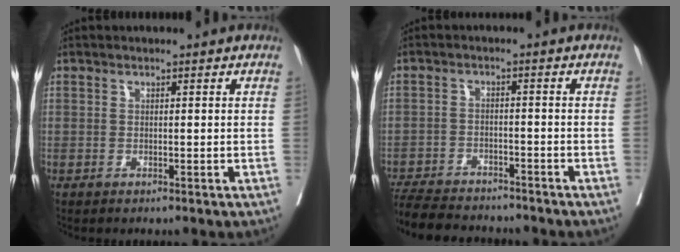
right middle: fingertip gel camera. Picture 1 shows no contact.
{"total": 11.8, "force": [-10.8, 2.3, 3.9], "torque": [-0.078, -0.008, -0.163]}